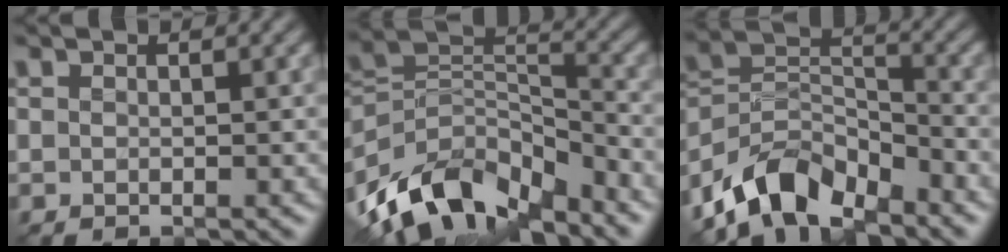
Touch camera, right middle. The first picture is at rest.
{"total": 12.0, "force": [-8.5, 5.5, 6.4], "torque": [-0.126, 0.009, -0.162]}
{"total": 7.5, "force": [-6.0, 3.3, 3.0], "torque": [-0.044, 0.002, -0.126]}